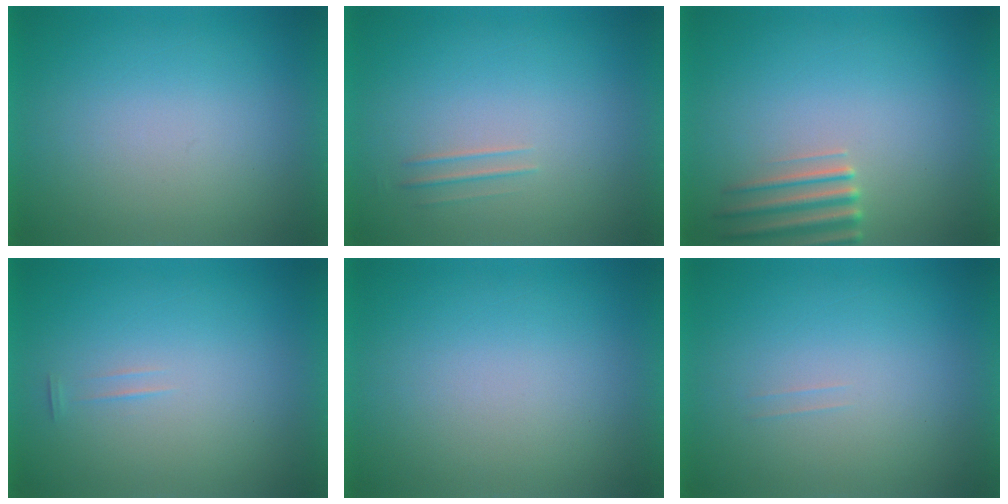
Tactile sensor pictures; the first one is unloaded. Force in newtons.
{"total": 1.5}
{"total": 2.8}
{"total": 1.3}
{"total": 1.2}
{"total": 1.2}